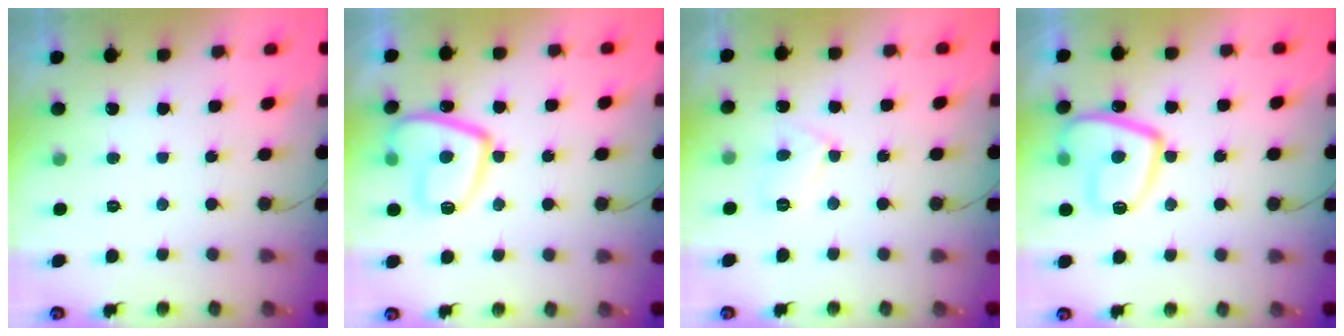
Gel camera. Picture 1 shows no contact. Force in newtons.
{"total": 13.9, "press": 13.8, "slide": 1.4}
{"total": 5.1, "press": 5.1, "slide": 0.4}
{"total": 13.9, "press": 13.8, "slide": 1.4}